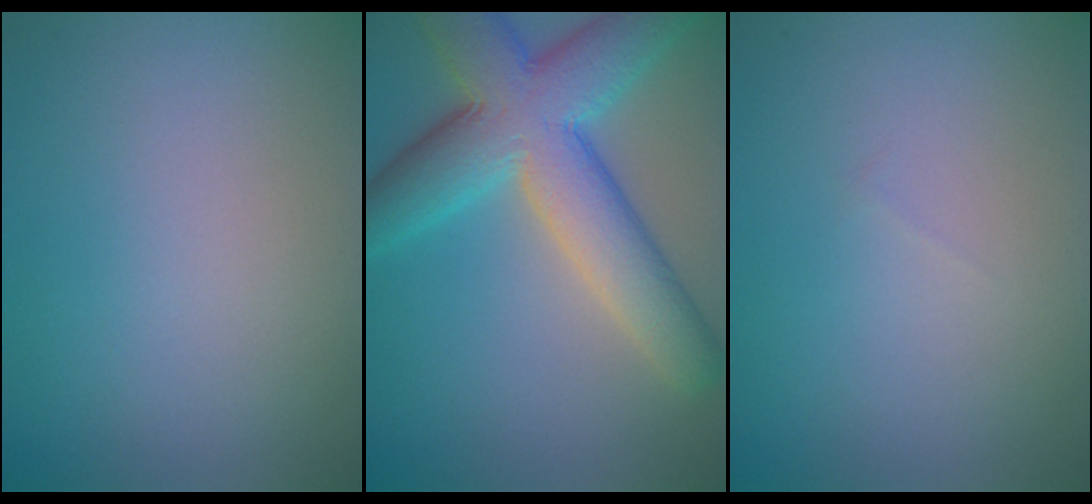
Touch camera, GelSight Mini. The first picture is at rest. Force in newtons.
{"total": 9.7, "press": 9.7, "slide": 0.4}
{"total": 0.0}